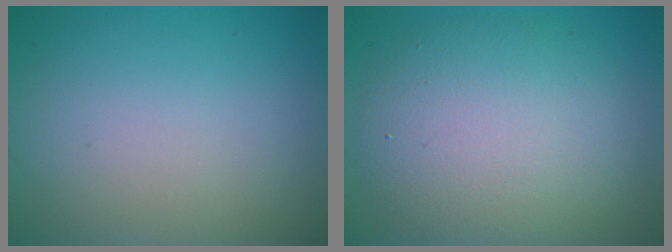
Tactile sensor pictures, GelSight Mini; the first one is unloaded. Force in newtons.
{"total": 8.4, "press": 8.4, "slide": 0.5}